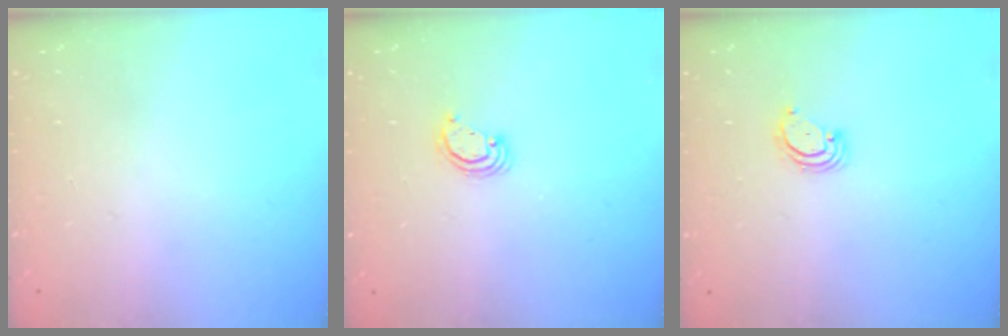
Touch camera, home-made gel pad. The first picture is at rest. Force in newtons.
{"total": 2.5, "press": 2.5, "slide": 0.2}
{"total": 2.9, "press": 2.9, "slide": 0.3}